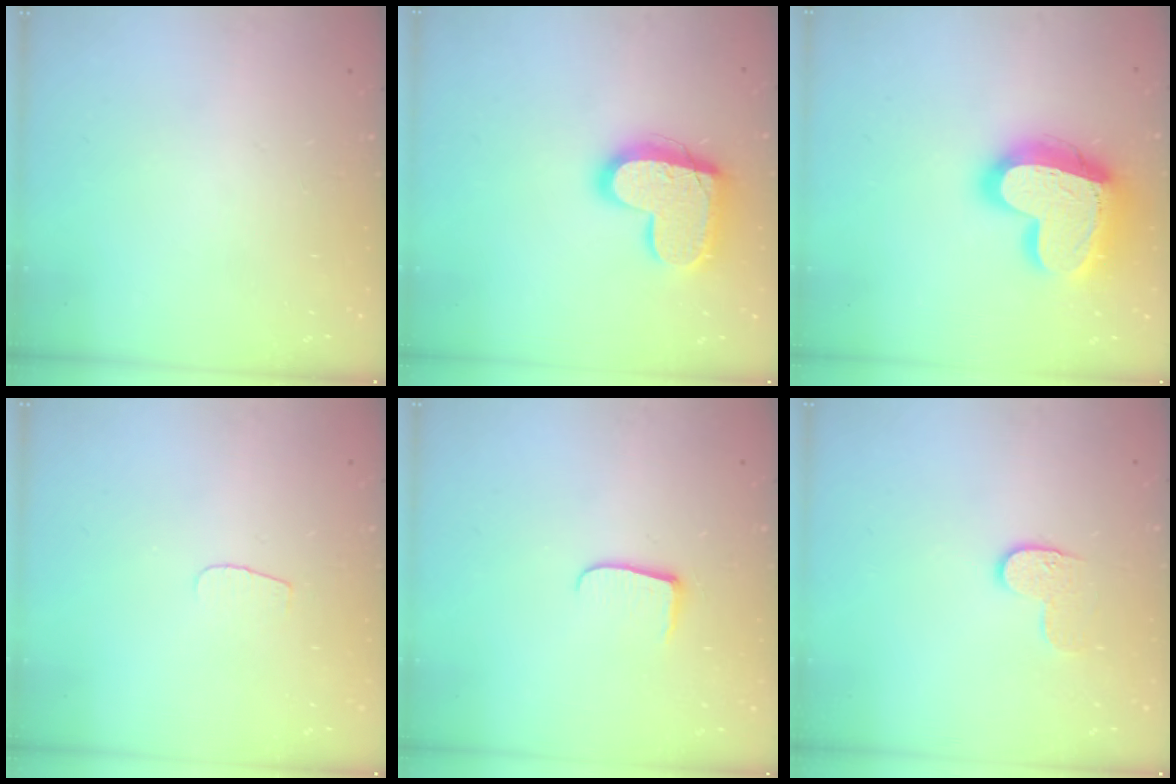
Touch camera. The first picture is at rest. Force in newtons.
{"total": 17.3, "press": 17.3, "slide": 1.2}
{"total": 22.7, "press": 22.6, "slide": 1.9}
{"total": 3.6, "press": 3.5, "slide": 0.4}
{"total": 6.2, "press": 6.1, "slide": 0.7}
{"total": 6.0, "press": 6.0, "slide": 0.5}